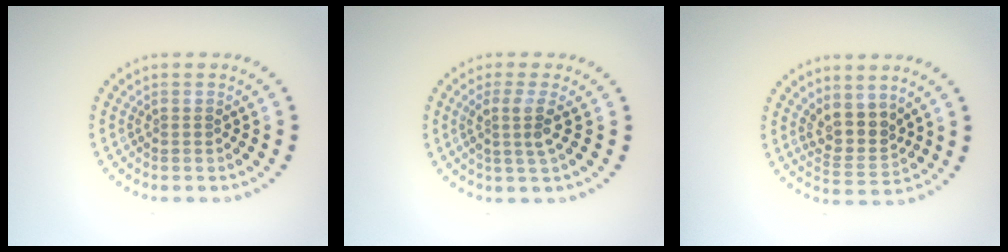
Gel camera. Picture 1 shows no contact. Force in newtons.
{"total": 2.5, "press": 2.0, "slide": 1.6}
{"total": 3.4, "press": 2.8, "slide": 1.8}